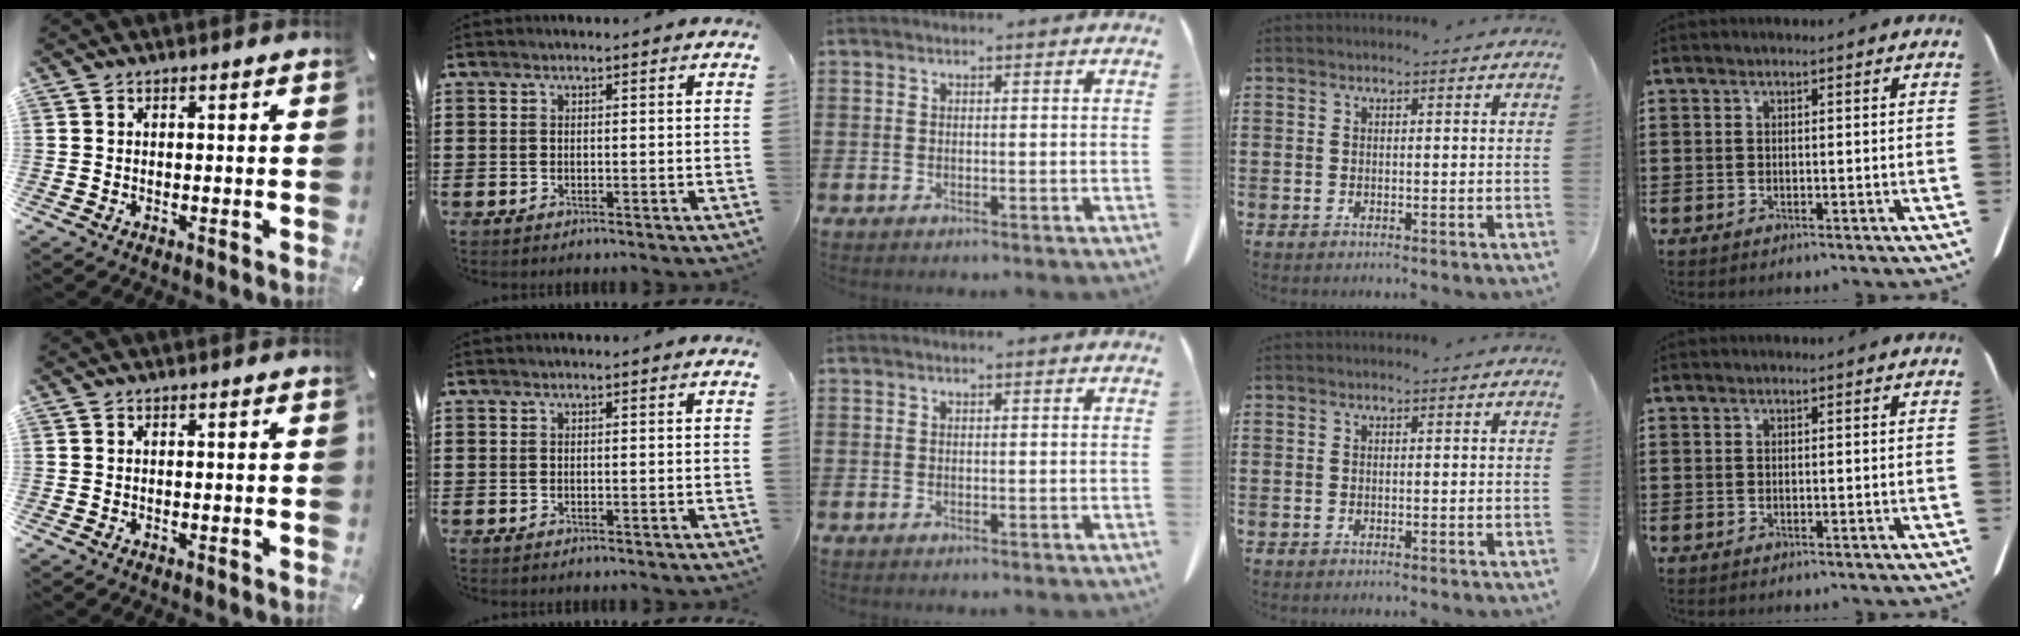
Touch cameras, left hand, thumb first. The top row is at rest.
{}